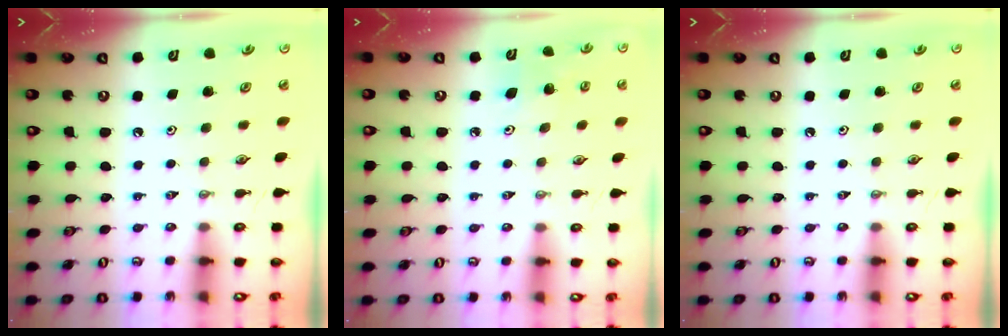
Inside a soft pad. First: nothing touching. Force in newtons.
{"total": 5.6, "press": 5.3, "slide": 2.0}
{"total": 0.0}